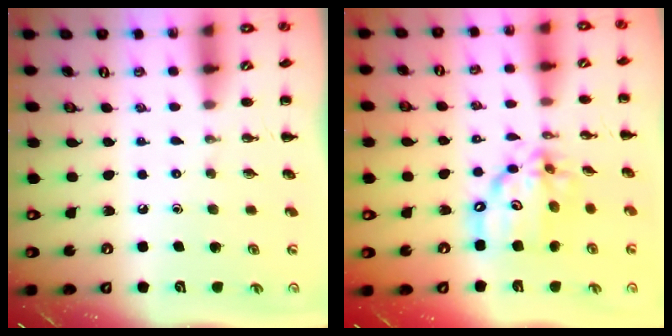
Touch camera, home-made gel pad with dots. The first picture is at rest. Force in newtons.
{"total": 14.0, "press": 13.4, "slide": 3.8}